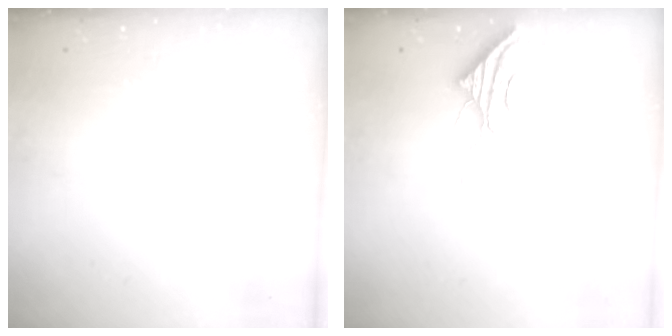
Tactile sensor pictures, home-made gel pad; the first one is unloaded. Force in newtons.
{"total": 8.2, "press": 8.1, "slide": 0.9}